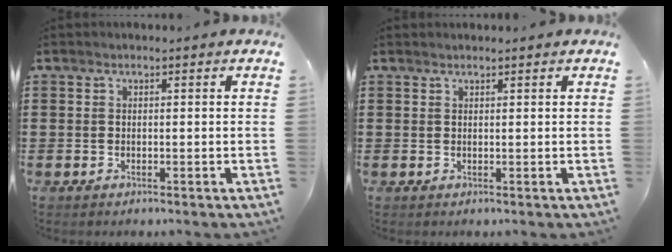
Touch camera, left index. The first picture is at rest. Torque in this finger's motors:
{"motor_torque": [0.06, -0.21, -0.08, -0.01]}